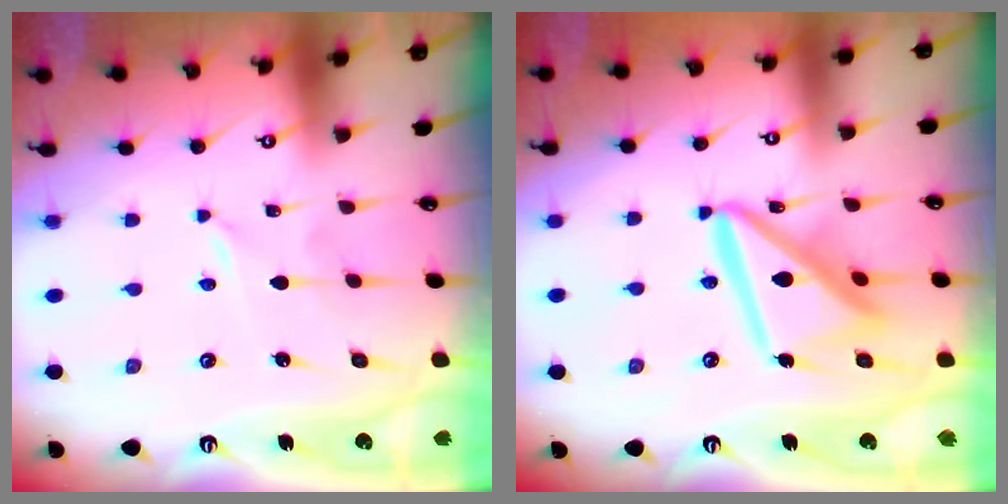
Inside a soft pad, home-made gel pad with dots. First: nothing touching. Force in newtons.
{"total": 15.6, "press": 15.5, "slide": 1.5}